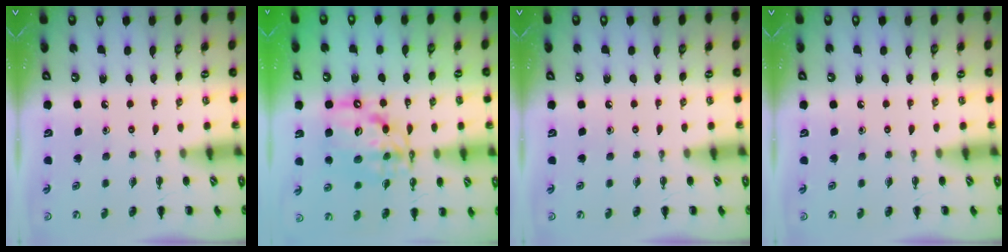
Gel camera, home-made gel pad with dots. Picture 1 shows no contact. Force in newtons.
{"total": 13.8, "press": 13.3, "slide": 3.8}
{"total": 0.0}
{"total": 0.0}